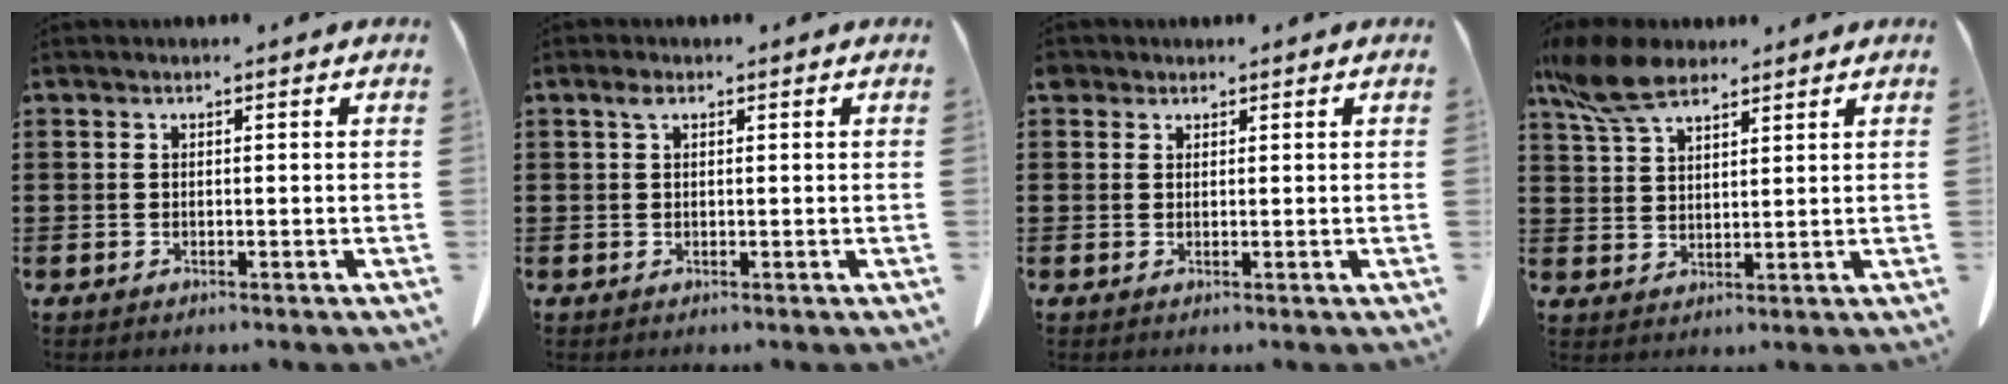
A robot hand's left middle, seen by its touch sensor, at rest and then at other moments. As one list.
[{"total": 1.4, "force": [0.6, 0.7, 1.1], "torque": [-0.026, 0.004, 0.010]}, {"total": 1.3, "force": [1.0, 0.8, 0.1], "torque": [-0.007, 0.002, 0.021]}, {"total": 7.6, "force": [5.9, 3.1, 3.8], "torque": [-0.095, -0.005, 0.112]}]